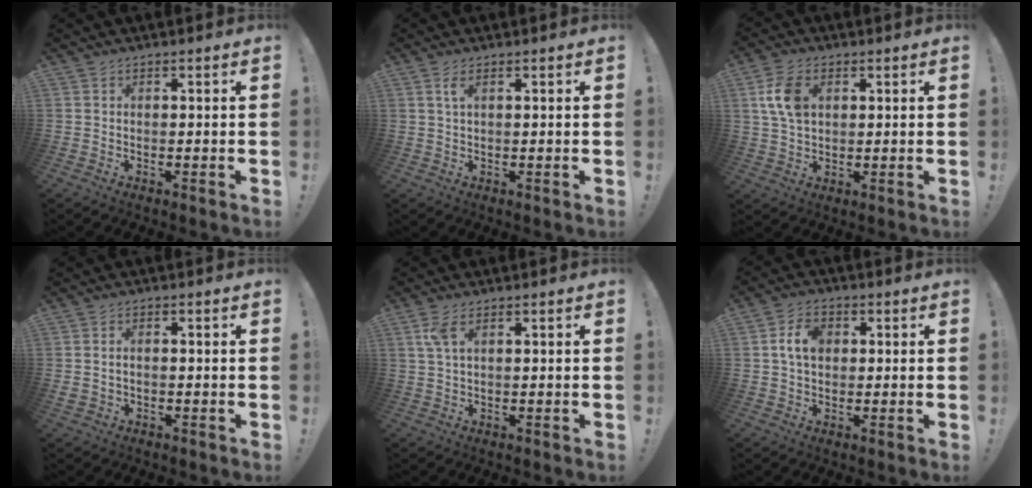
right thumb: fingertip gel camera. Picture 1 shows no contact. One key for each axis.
{"total": 2.4, "fx": 1.0, "fy": 0.5, "fz": 2.1, "tx": -0.036, "ty": -0.002, "tz": 0.014}
{"total": 9.5, "fx": 2.6, "fy": 6.3, "fz": 6.6, "tx": -0.123, "ty": 0.005, "tz": 0.049}
{"total": 1.6, "fx": -0.3, "fy": 1.1, "fz": 1.1, "tx": -0.021, "ty": 0.000, "tz": -0.006}
{"total": 3.9, "fx": 1.6, "fy": 1.5, "fz": 3.2, "tx": -0.060, "ty": 0.001, "tz": 0.029}
{"total": 7.2, "fx": 1.2, "fy": 4.9, "fz": 5.1, "tx": -0.084, "ty": 0.011, "tz": 0.023}